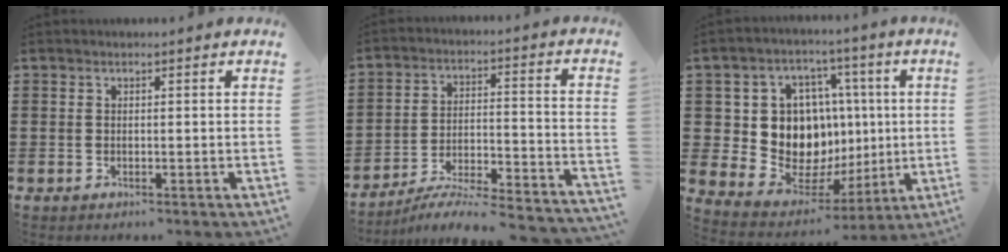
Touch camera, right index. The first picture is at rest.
{"total": 5.5, "force": [-5.2, 0.1, 1.9], "torque": [-0.036, -0.010, -0.105]}
{"total": 12.9, "force": [1.8, 11.0, 6.5], "torque": [-0.148, -0.019, 0.043]}